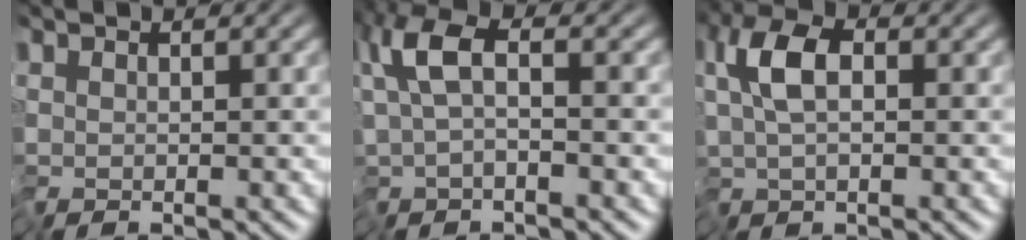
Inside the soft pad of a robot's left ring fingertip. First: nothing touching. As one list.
[{"total": 4.8, "force": [-1.1, 2.1, 4.2], "torque": [-0.096, -0.002, -0.030]}, {"total": 3.7, "force": [-0.8, 1.6, 3.2], "torque": [-0.053, 0.007, -0.024]}]